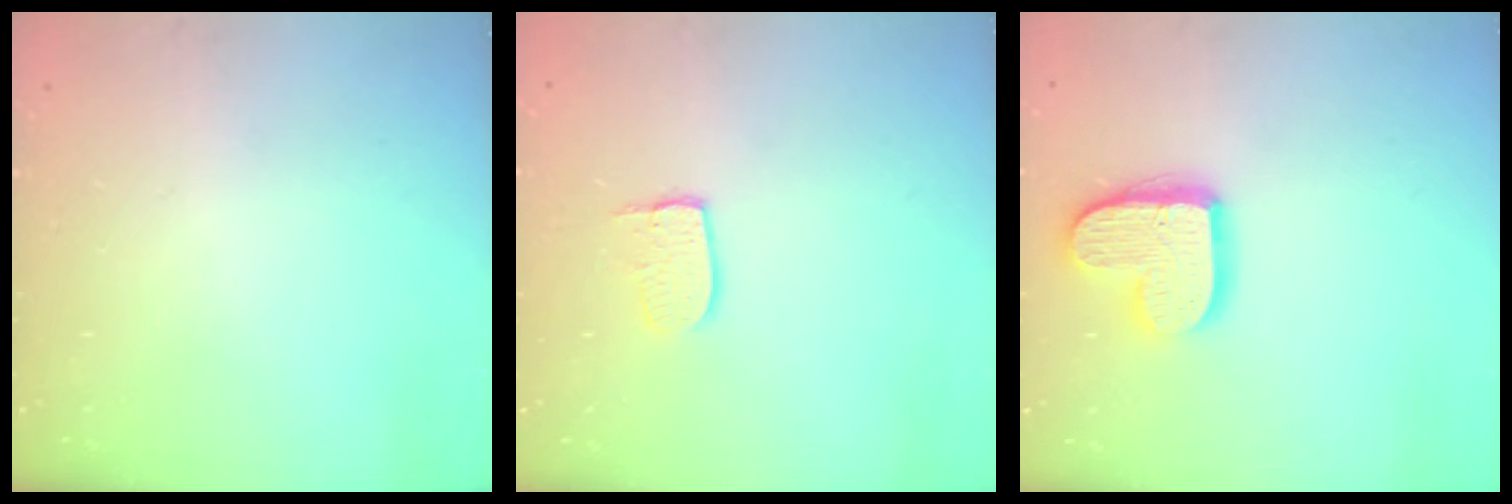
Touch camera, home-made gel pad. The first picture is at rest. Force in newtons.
{"total": 6.1, "press": 6.1, "slide": 0.5}
{"total": 14.2, "press": 14.2, "slide": 1.1}